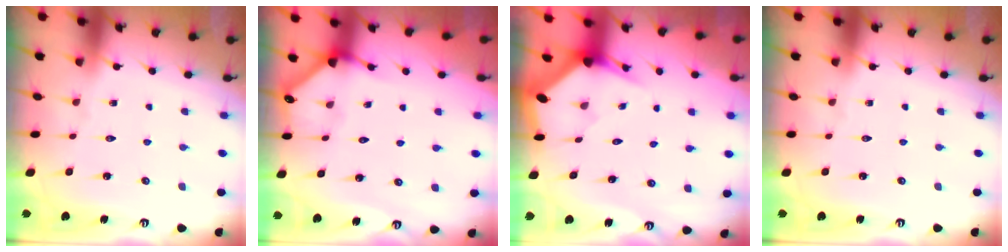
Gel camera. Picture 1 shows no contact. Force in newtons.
{"total": 2.4, "press": 2.4, "slide": 0.2}
{"total": 2.9, "press": 2.9, "slide": 0.2}
{"total": 0.0}